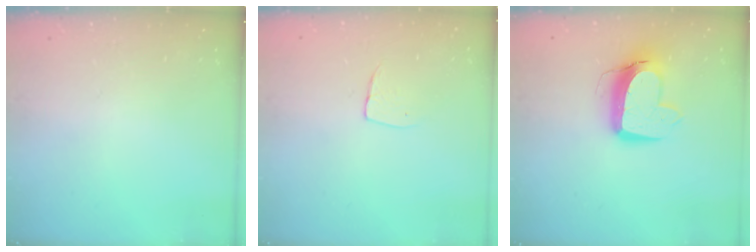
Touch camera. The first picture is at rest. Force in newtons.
{"total": 5.0, "press": 5.0, "slide": 0.3}
{"total": 12.5, "press": 12.4, "slide": 1.5}